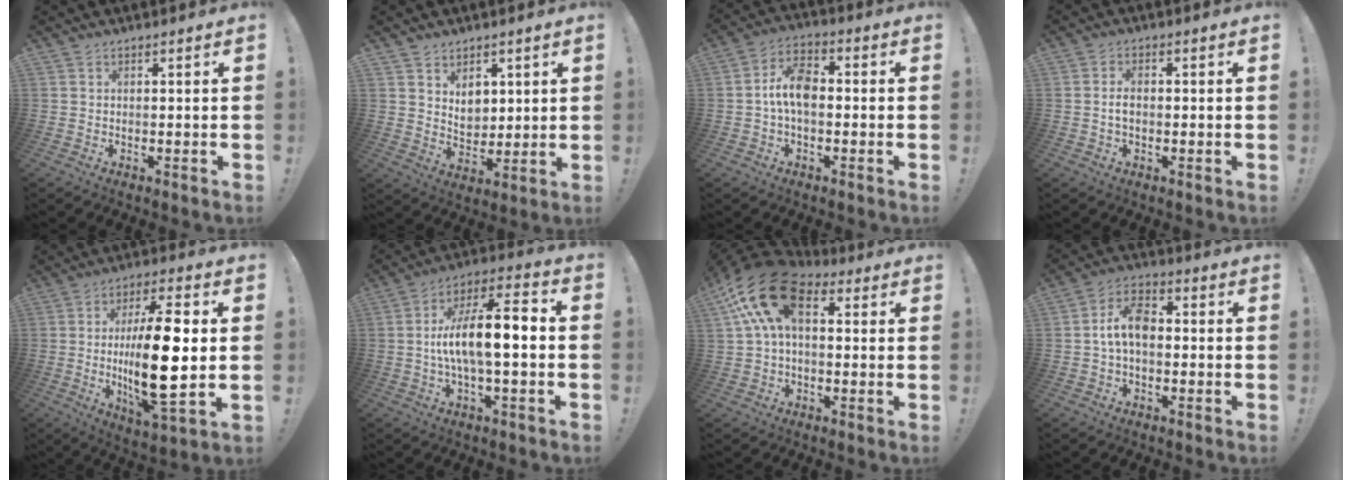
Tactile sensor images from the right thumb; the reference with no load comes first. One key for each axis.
{"total": 7.3, "fx": 3.7, "fy": 5.7, "fz": 2.9, "tx": -0.038, "ty": -0.024, "tz": 0.071}
{"total": 9.7, "fx": -0.7, "fy": 5.4, "fz": 7.9, "tx": -0.148, "ty": 0.012, "tz": -0.012}
{"total": 3.0, "fx": -0.2, "fy": 1.7, "fz": 2.5, "tx": -0.039, "ty": 0.006, "tz": -0.005}
{"total": 19.6, "fx": 0.1, "fy": 5.3, "fz": 18.8, "tx": -0.346, "ty": -0.009, "tz": -0.007}
{"total": 14.0, "fx": -1.2, "fy": 3.6, "fz": 13.5, "tx": -0.229, "ty": 0.005, "tz": -0.026}
{"total": 18.3, "fx": 6.5, "fy": 10.4, "fz": 13.7, "tx": -0.271, "ty": -0.010, "tz": 0.114}
{"total": 9.3, "fx": -0.4, "fy": 5.3, "fz": 7.6, "tx": -0.136, "ty": 0.005, "tz": -0.008}